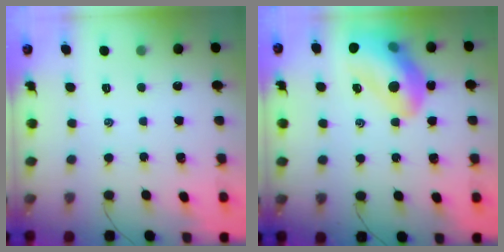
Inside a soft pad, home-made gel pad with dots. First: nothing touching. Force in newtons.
{"total": 18.8, "press": 18.6, "slide": 2.9}